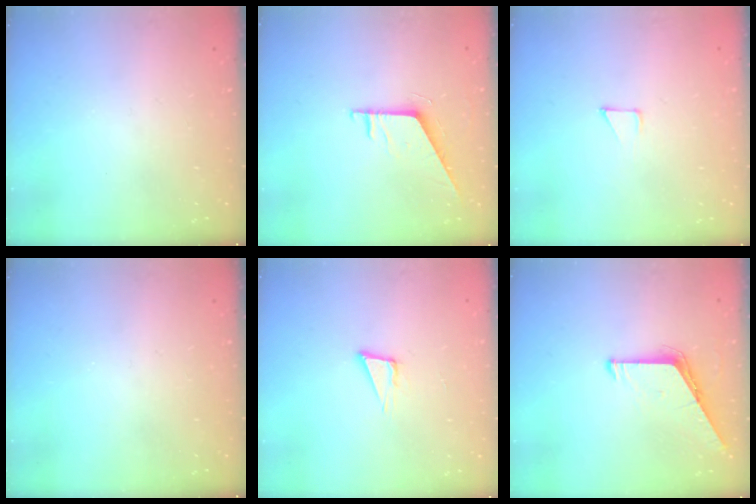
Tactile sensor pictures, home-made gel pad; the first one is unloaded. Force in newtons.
{"total": 5.4, "press": 5.4, "slide": 0.5}
{"total": 2.8, "press": 2.8, "slide": 0.2}
{"total": 0.0}
{"total": 4.3, "press": 3.1, "slide": 3.0}
{"total": 6.5, "press": 6.4, "slide": 0.5}